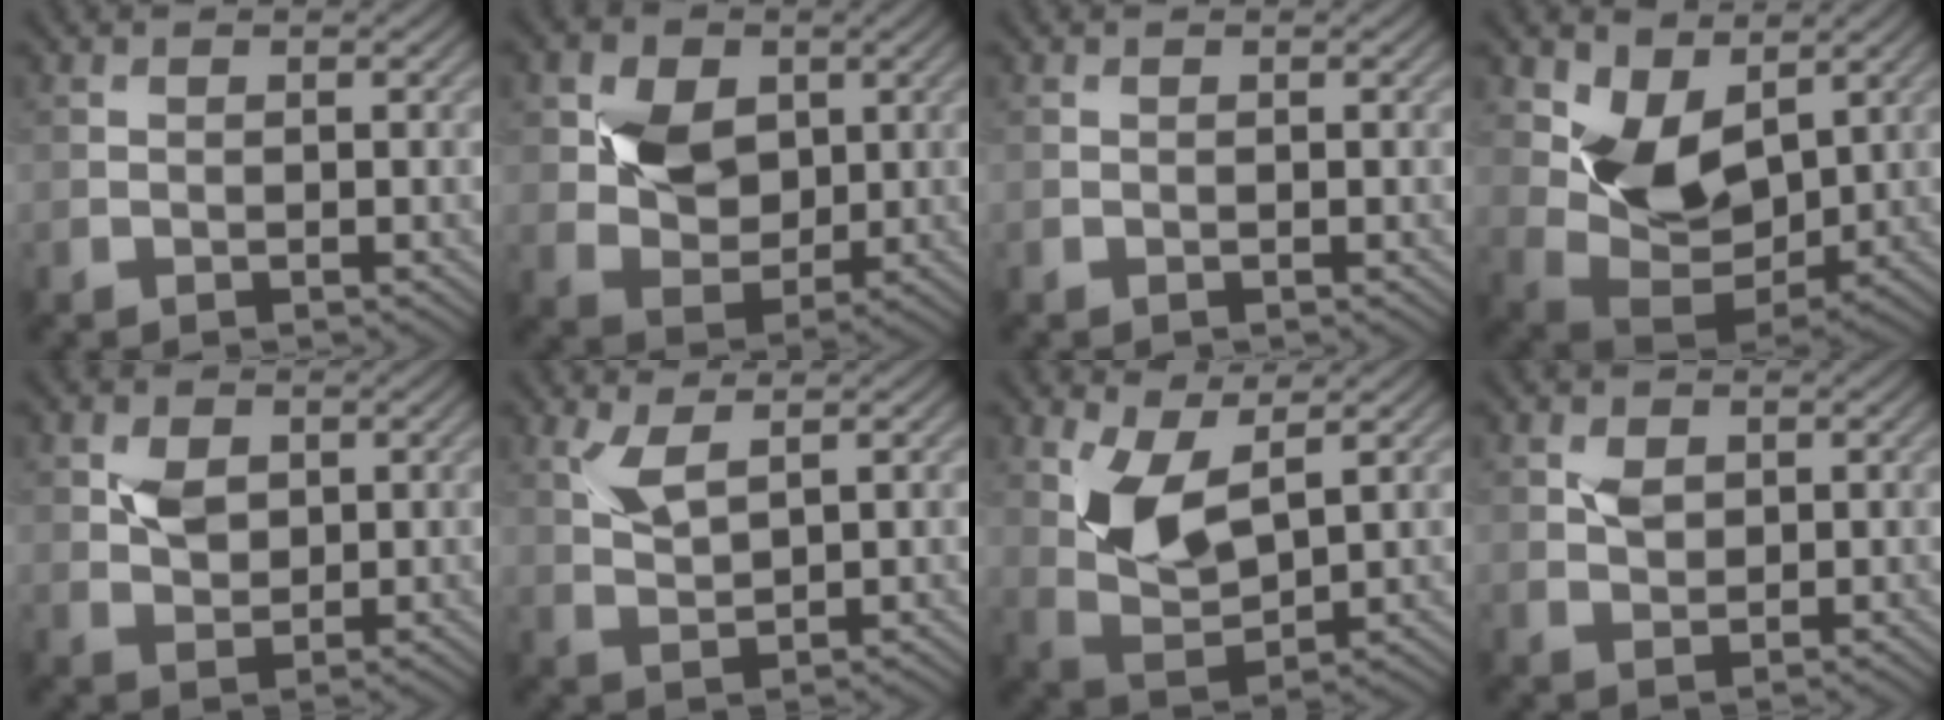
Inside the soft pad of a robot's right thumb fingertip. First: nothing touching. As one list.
[{"total": 6.9, "force": [1.7, 5.3, 4.0], "torque": [-0.088, -0.005, 0.028]}, {"total": 0.0}, {"total": 8.8, "force": [3.9, 5.4, 5.6], "torque": [-0.117, -0.017, 0.076]}, {"total": 3.6, "force": [1.0, 2.7, 2.2], "torque": [-0.046, -0.002, 0.018]}, {"total": 3.5, "force": [1.9, 1.1, 2.7], "torque": [-0.070, -0.002, 0.043]}, {"total": 7.7, "force": [3.0, 3.5, 6.1], "torque": [-0.135, -0.009, 0.060]}, {"total": 2.3, "force": [0.8, 1.6, 1.3], "torque": [-0.029, -0.003, 0.017]}]